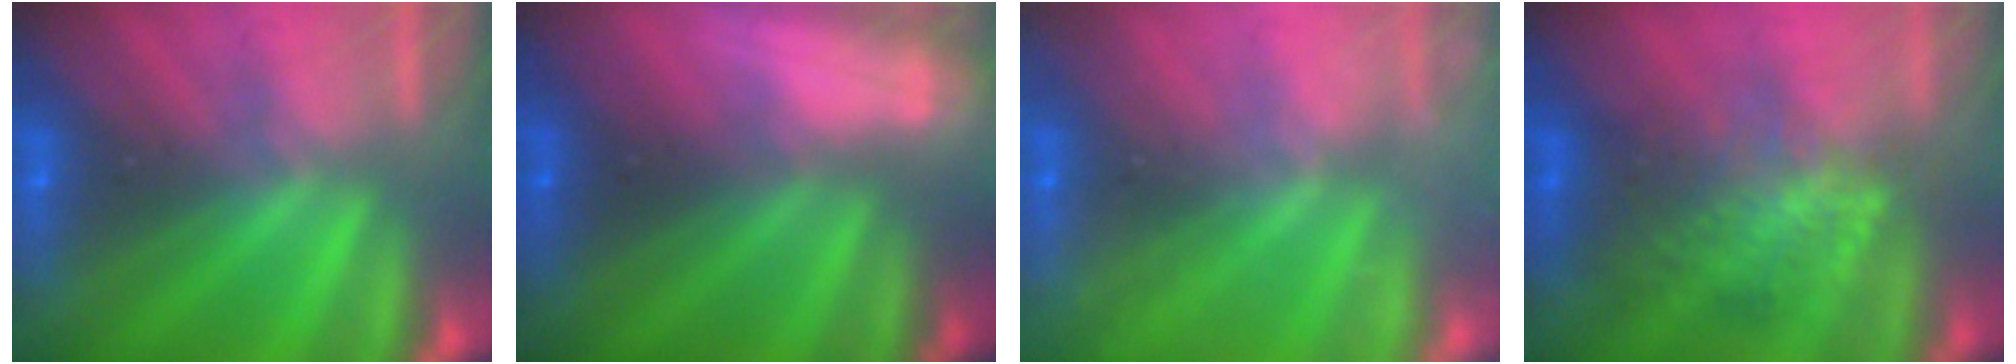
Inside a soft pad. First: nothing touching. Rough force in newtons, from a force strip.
{"total": 3.0}
{"total": 2.3}
{"total": 2.3}